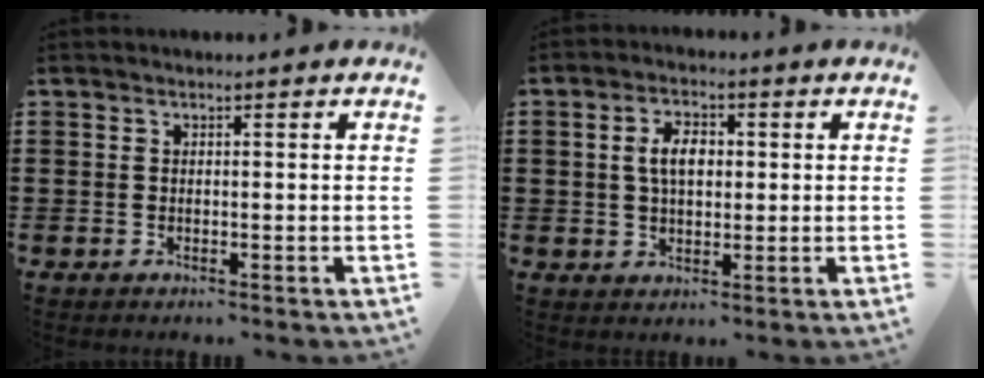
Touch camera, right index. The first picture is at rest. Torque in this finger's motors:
{"motor_torque": [0.17, -0.08, 0.23, 0.10]}